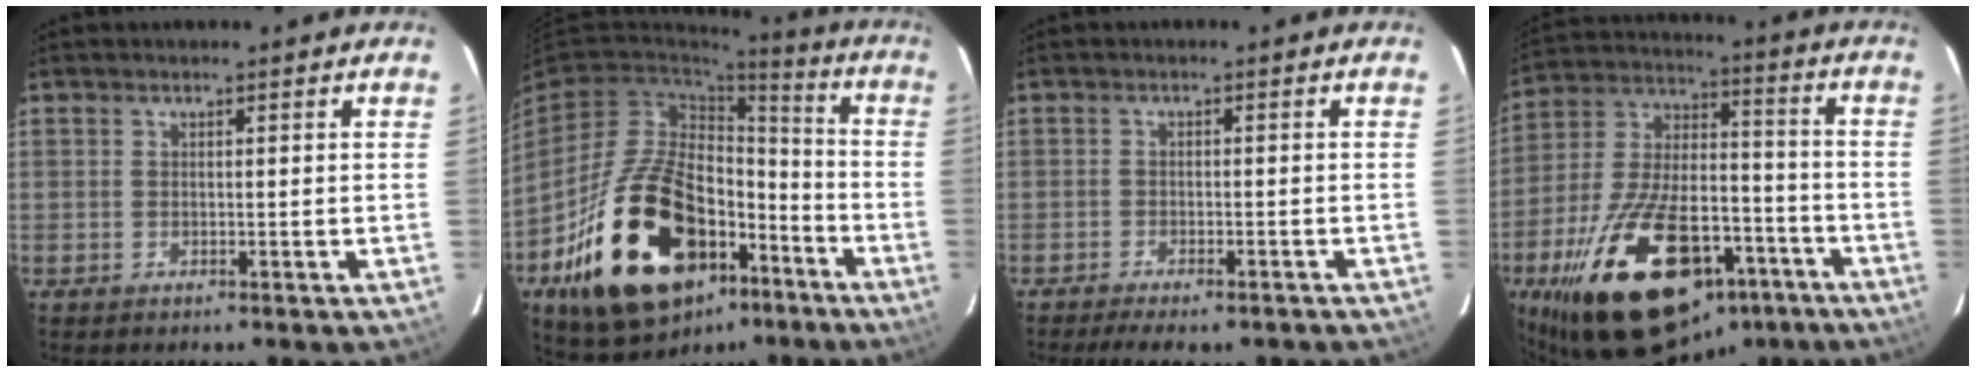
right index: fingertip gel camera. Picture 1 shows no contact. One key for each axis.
{"total": 27.9, "fx": -13.1, "fy": 15.7, "fz": 19.1, "tx": -0.359, "ty": 0.007, "tz": -0.195}
{"total": 7.9, "fx": -6.4, "fy": 2.1, "fz": 4.0, "tx": -0.090, "ty": -0.019, "tz": -0.090}
{"total": 29.3, "fx": -16.5, "fy": 14.5, "fz": 19.4, "tx": -0.356, "ty": 0.005, "tz": -0.245}